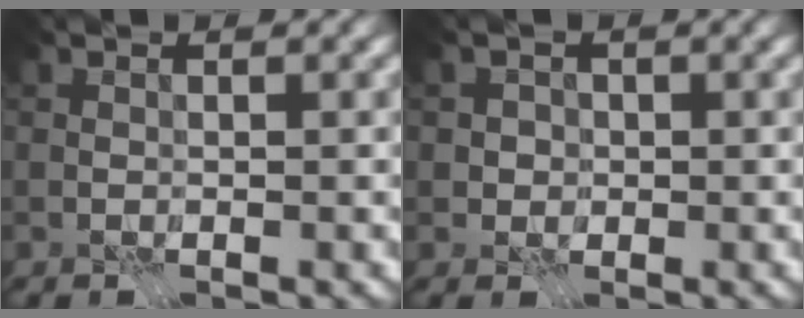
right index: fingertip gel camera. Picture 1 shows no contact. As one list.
[{"total": 1.5, "force": [-0.2, 1.5, 0.3], "torque": [0.004, 0.001, 0.001]}]